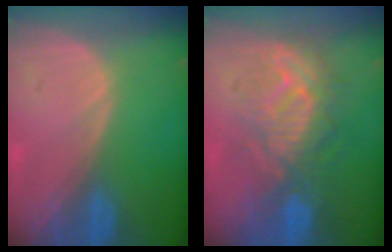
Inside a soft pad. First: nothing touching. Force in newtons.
{"total": 9.0, "press": 8.9, "slide": 1.0}